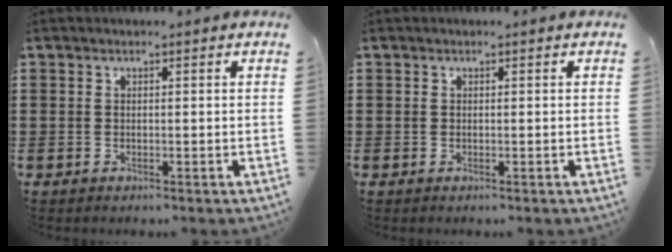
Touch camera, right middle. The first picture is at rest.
{"total": 0.0}